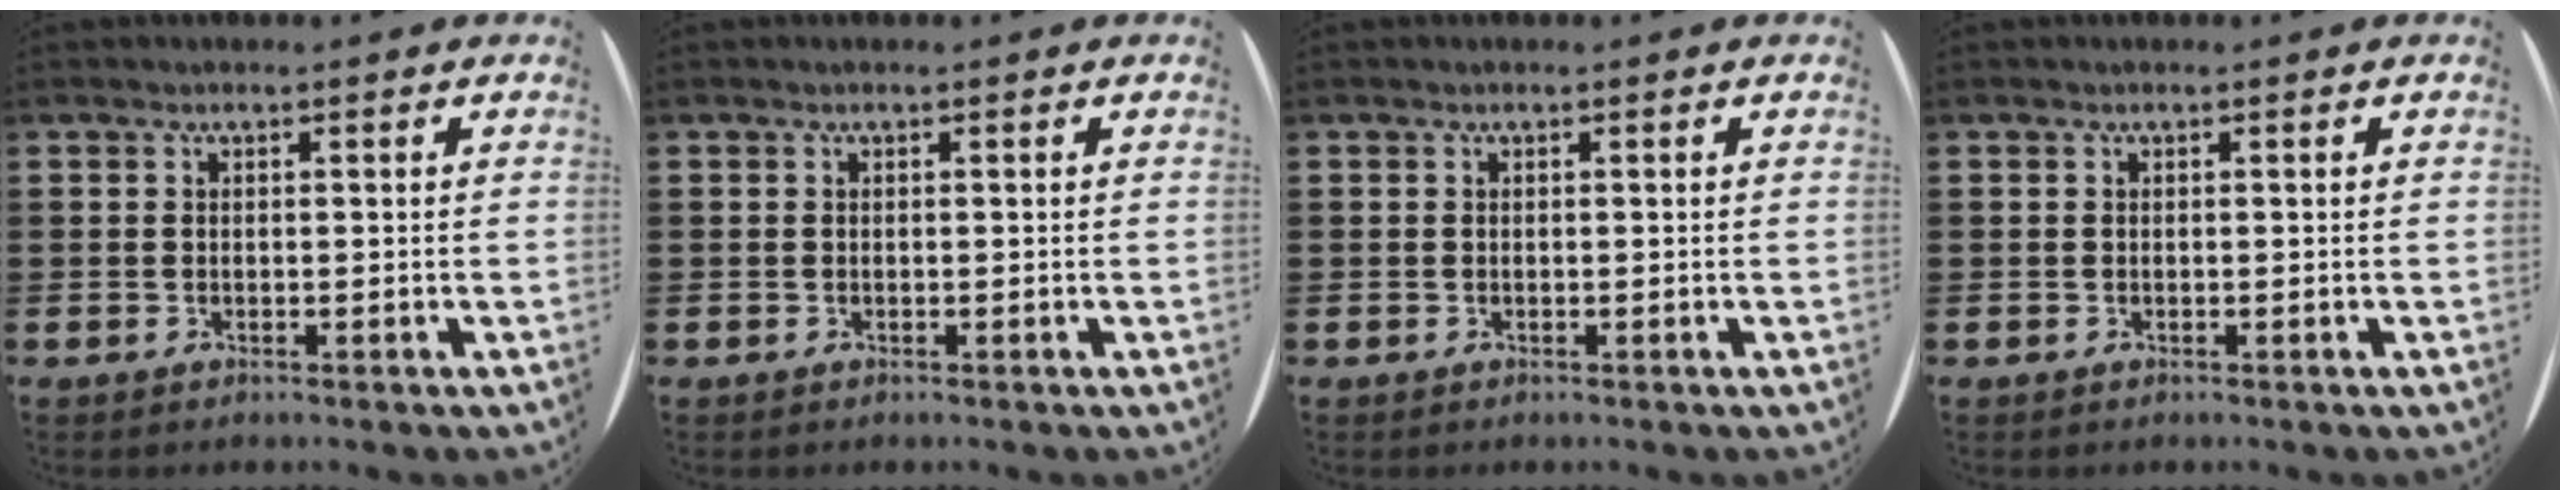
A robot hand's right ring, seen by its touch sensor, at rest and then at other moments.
{"total": 0.0}
{"total": 0.0}
{"total": 0.0}